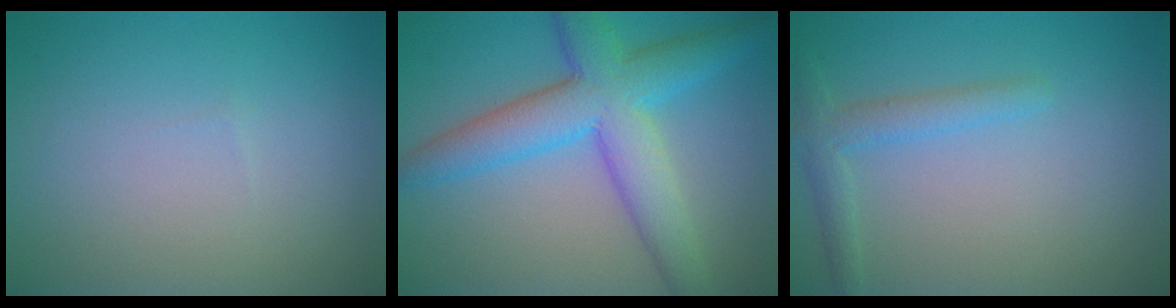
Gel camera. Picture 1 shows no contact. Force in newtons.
{"total": 7.7, "press": 7.7, "slide": 0.2}
{"total": 2.3, "press": 2.3, "slide": 0.1}